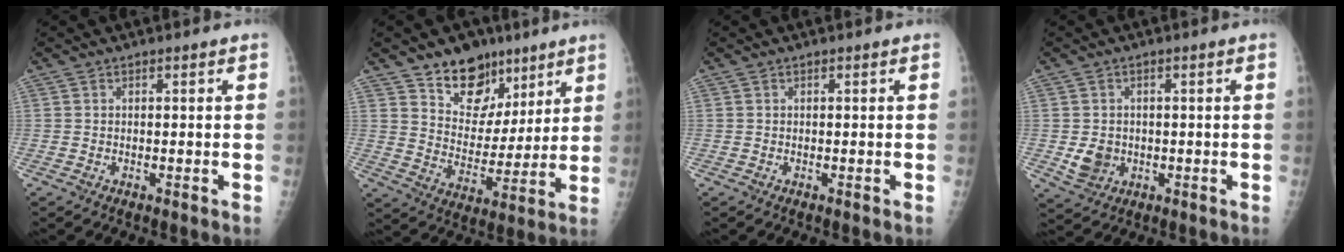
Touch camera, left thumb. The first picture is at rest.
{"total": 13.4, "force": [9.0, 8.8, 4.7], "torque": [-0.030, -0.053, 0.156]}
{"total": 0.0}
{"total": 4.4, "force": [-0.5, 3.8, 2.1], "torque": [-0.023, 0.000, 0.001]}